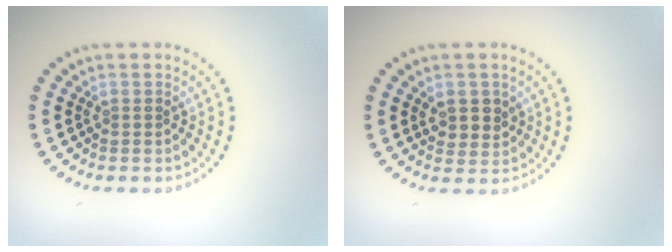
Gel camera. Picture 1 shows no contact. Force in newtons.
{"total": 2.3, "press": 2.1, "slide": 0.8}